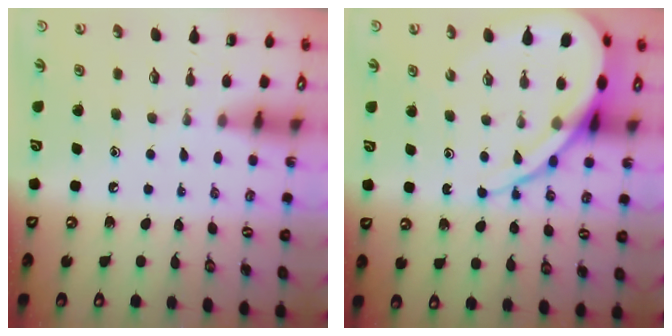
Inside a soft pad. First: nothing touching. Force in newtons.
{"total": 14.4, "press": 14.3, "slide": 1.5}